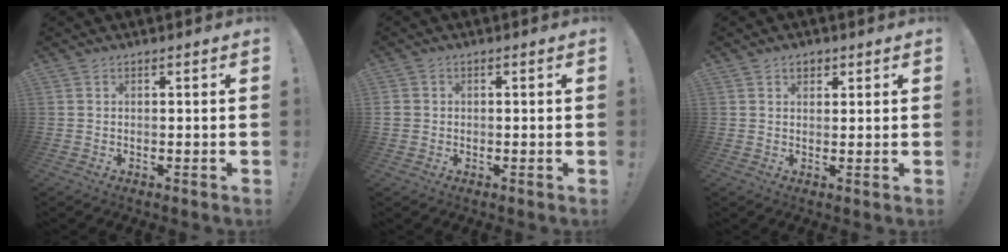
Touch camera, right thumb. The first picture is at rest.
{"total": 1.4, "force": [-0.2, 1.4, 0.4], "torque": [-0.007, 0.003, -0.004]}
{"total": 2.6, "force": [1.5, 1.7, 1.2], "torque": [-0.004, -0.008, 0.023]}